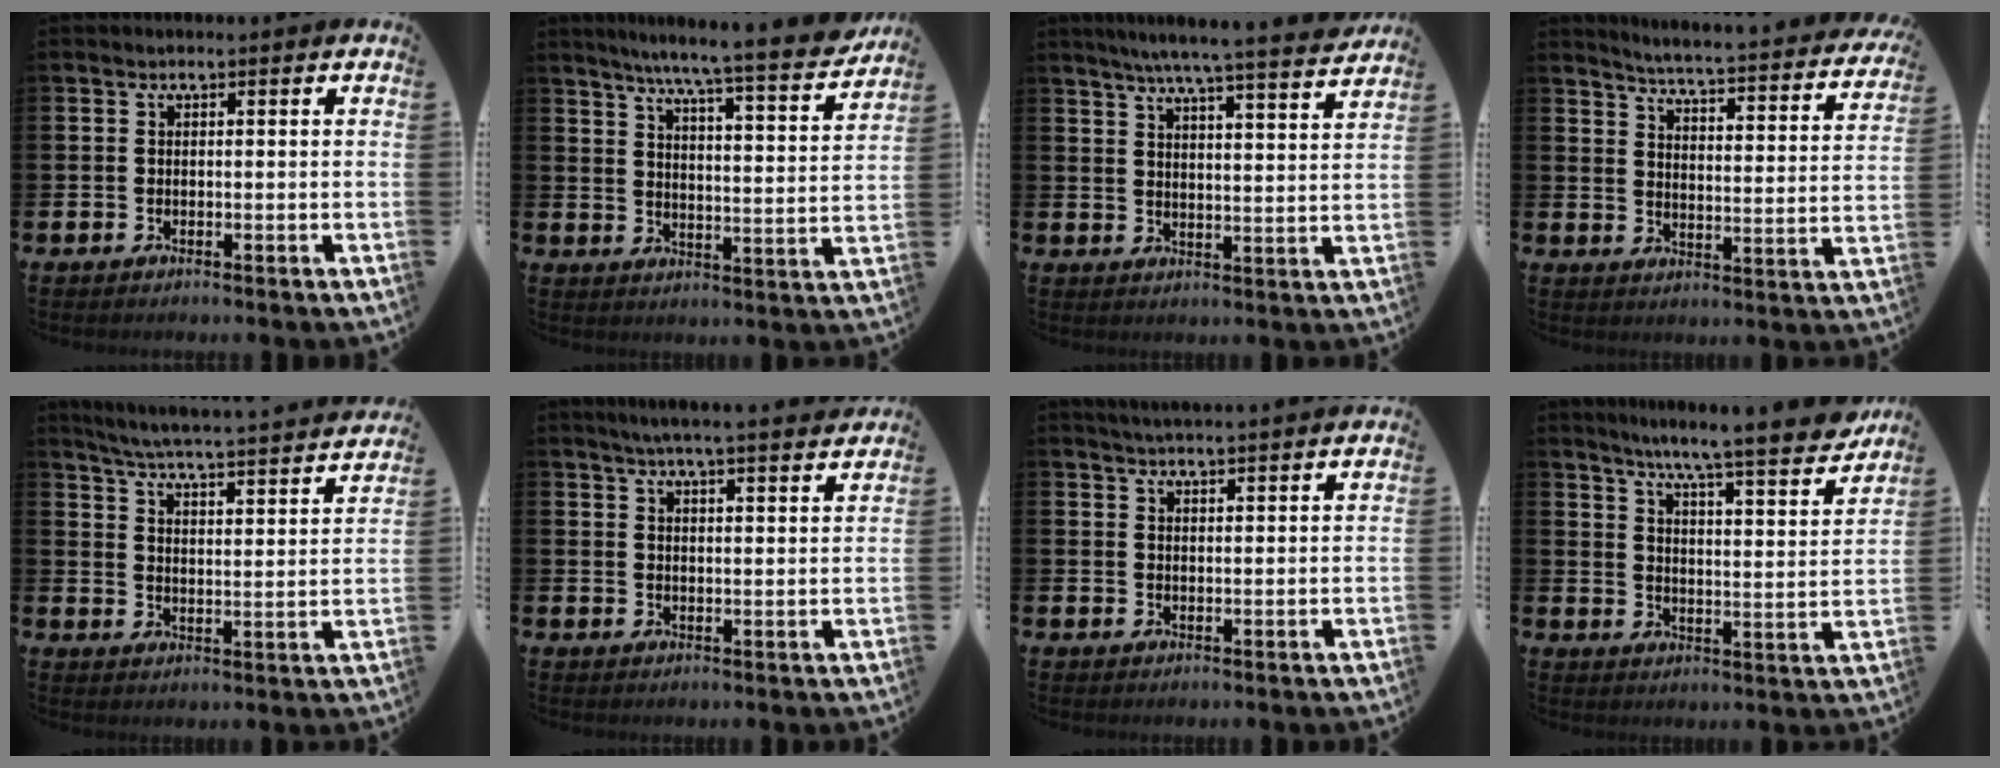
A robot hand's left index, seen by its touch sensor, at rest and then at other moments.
{"total": 7.6, "force": [6.8, -0.4, 3.3], "torque": [-0.074, -0.056, 0.112]}
{"total": 6.6, "force": [6.2, -0.4, 2.3], "torque": [-0.051, -0.043, 0.103]}
{"total": 4.4, "force": [4.2, -0.2, 1.3], "torque": [-0.050, -0.043, 0.065]}
{"total": 5.2, "force": [5.0, -0.2, 1.6], "torque": [-0.055, -0.046, 0.081]}
{"total": 5.5, "force": [5.3, -0.6, 1.4], "torque": [-0.037, -0.026, 0.092]}
{"total": 3.8, "force": [3.7, -0.7, 0.2], "torque": [-0.009, -0.019, 0.067]}
{"total": 8.2, "force": [7.5, -0.4, 3.3], "torque": [-0.078, -0.062, 0.123]}